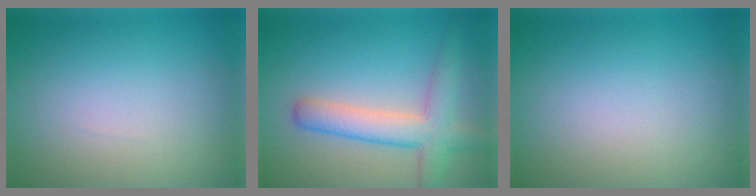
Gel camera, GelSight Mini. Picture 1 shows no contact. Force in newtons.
{"total": 4.9, "press": 4.9, "slide": 0.2}
{"total": 0.0}